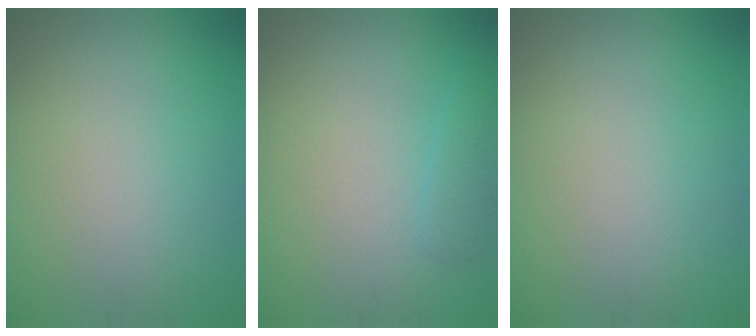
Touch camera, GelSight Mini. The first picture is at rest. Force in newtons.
{"total": 1.4, "press": 1.4, "slide": 0.1}
{"total": 0.0}